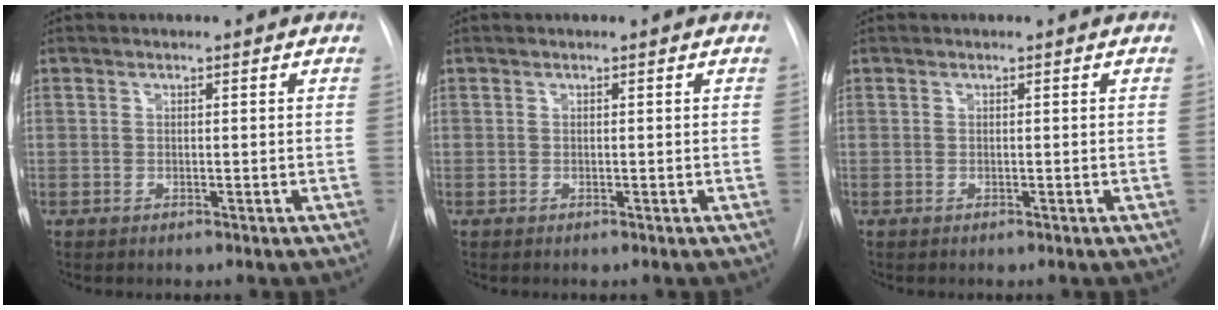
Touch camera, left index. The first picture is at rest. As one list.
[{"total": 0.0}, {"total": 0.0}]